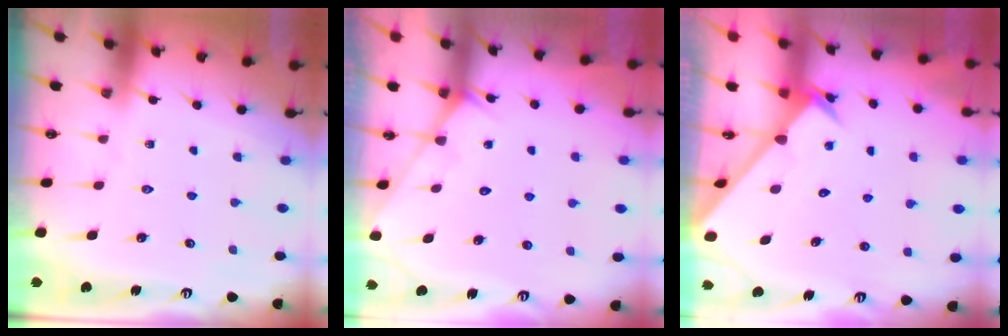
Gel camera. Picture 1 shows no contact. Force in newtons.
{"total": 4.9, "press": 4.9, "slide": 0.2}
{"total": 2.4, "press": 2.4, "slide": 0.2}